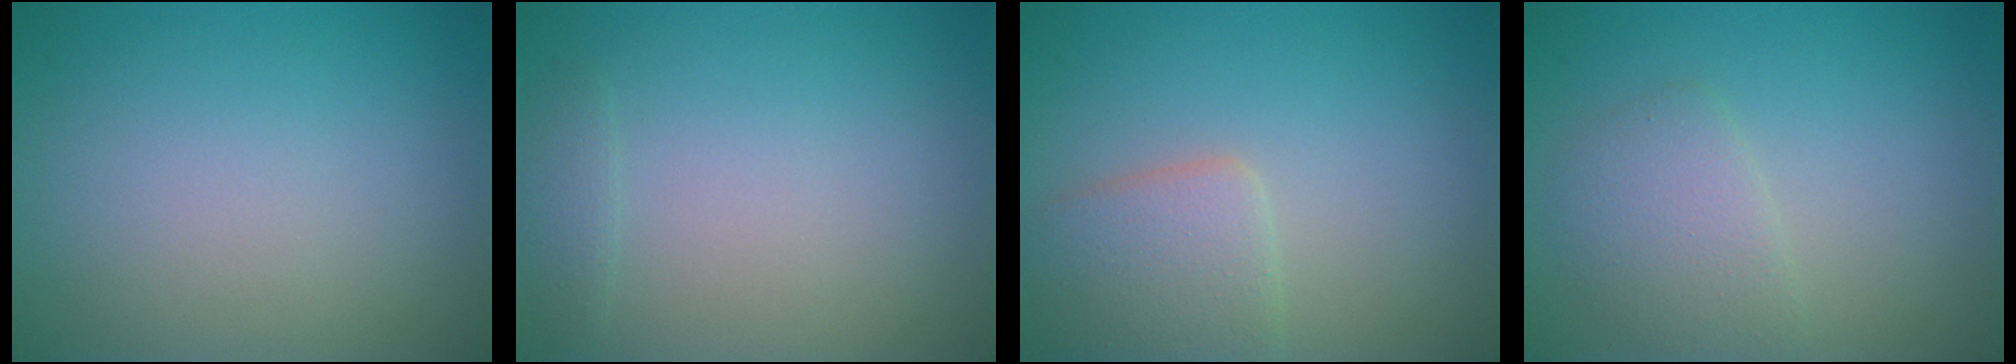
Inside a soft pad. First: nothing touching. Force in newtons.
{"total": 1.0, "press": 1.0, "slide": 0.1}
{"total": 3.4, "press": 3.4, "slide": 0.3}
{"total": 2.7, "press": 2.7, "slide": 0.1}